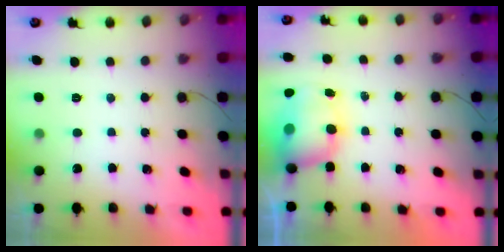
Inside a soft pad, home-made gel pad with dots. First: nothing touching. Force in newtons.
{"total": 10.0, "press": 9.6, "slide": 2.7}